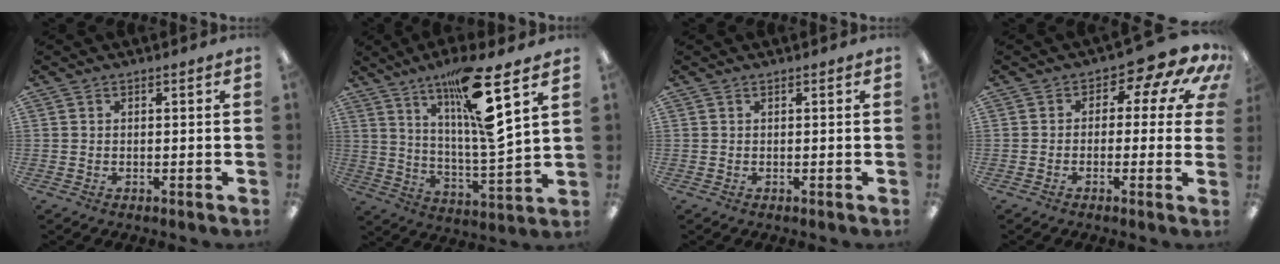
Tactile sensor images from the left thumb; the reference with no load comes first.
{"total": 18.2, "force": [11.5, 2.3, 13.9], "torque": [-0.237, -0.058, 0.175]}
{"total": 0.0}
{"total": 8.1, "force": [3.1, 4.3, 6.1], "torque": [-0.083, -0.021, 0.050]}